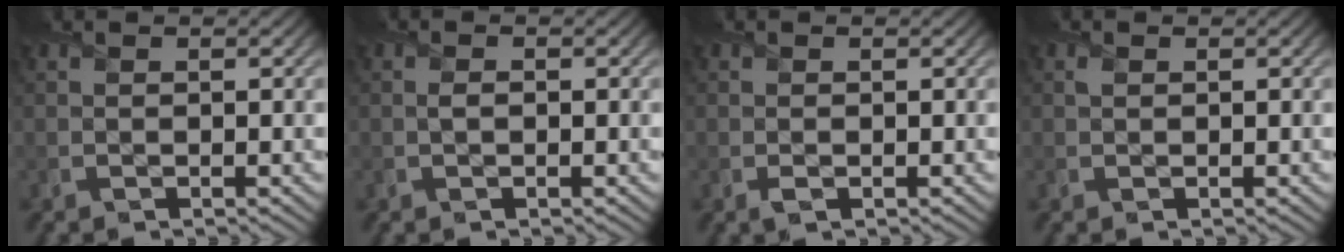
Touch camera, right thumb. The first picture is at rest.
{"total": 0.9, "force": [0.0, 0.6, 0.7], "torque": [-0.015, -0.001, -0.001]}
{"total": 0.9, "force": [-0.2, 0.6, 0.6], "torque": [-0.014, -0.003, -0.006]}
{"total": 0.6, "force": [0.2, 0.5, 0.2], "torque": [-0.004, -0.001, 0.002]}